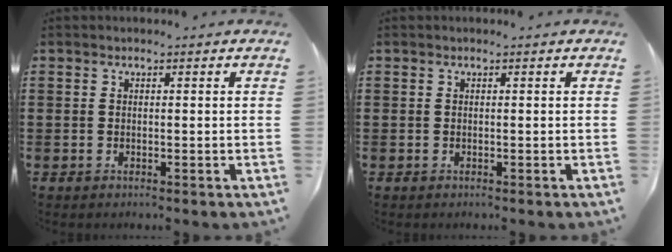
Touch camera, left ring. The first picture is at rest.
{"total": 0.0}